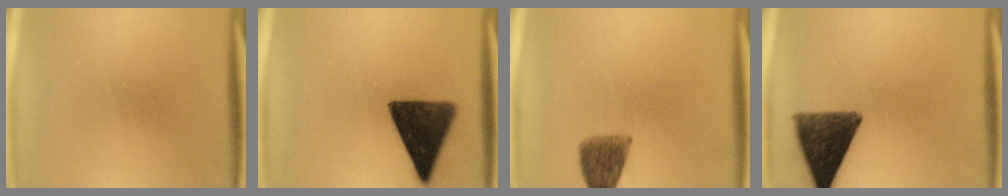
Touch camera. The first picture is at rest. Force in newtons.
{"total": 13.3}
{"total": 6.7}
{"total": 11.2}